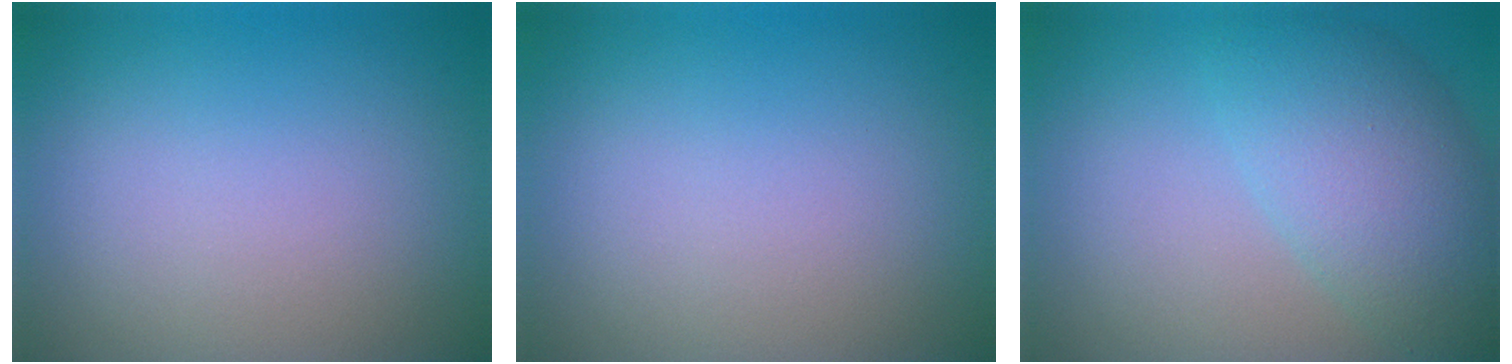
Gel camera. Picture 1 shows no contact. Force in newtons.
{"total": 0.0}
{"total": 6.4, "press": 6.4, "slide": 0.3}